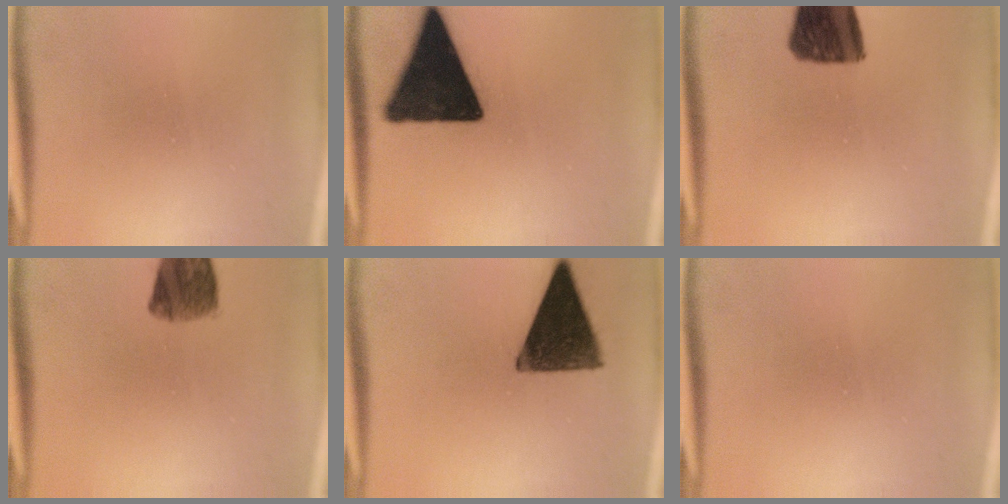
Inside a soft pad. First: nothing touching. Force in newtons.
{"total": 14.3}
{"total": 11.8}
{"total": 6.5}
{"total": 13.7}
{"total": 0.0}